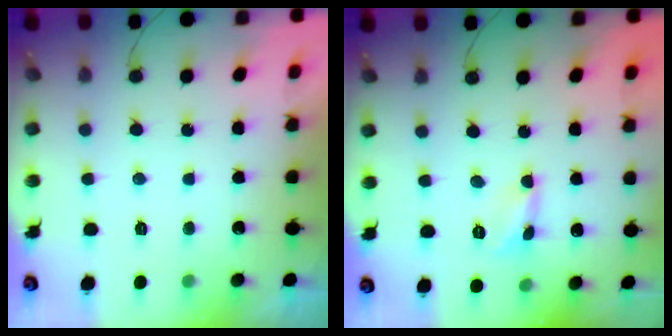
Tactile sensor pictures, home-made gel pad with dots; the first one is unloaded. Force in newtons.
{"total": 1.6, "press": 1.6, "slide": 0.1}